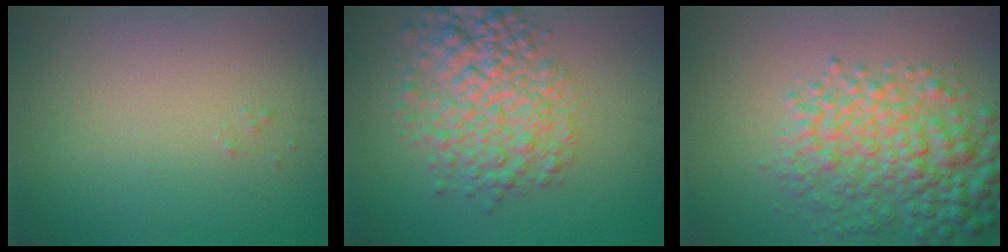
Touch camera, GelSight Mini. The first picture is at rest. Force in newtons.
{"total": 6.1, "press": 6.1, "slide": 0.1}
{"total": 6.4, "press": 6.4, "slide": 0.2}